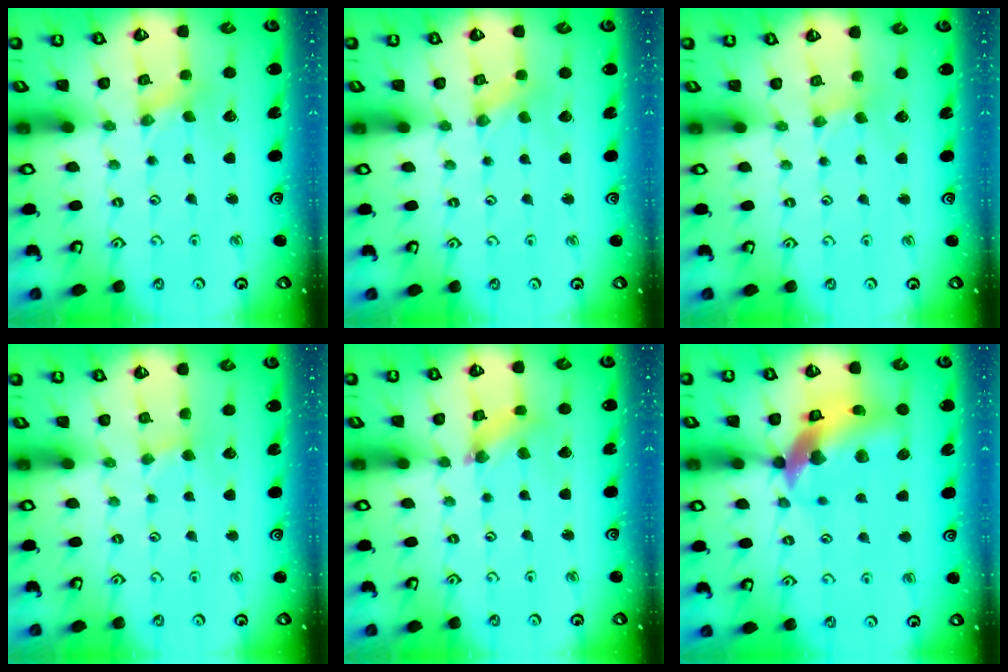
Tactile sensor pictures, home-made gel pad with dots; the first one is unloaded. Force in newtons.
{"total": 0.0}
{"total": 0.6, "press": 0.6, "slide": 0.2}
{"total": 1.5, "press": 1.5, "slide": 0.2}
{"total": 2.5, "press": 2.4, "slide": 0.4}
{"total": 16.4, "press": 16.3, "slide": 2.4}